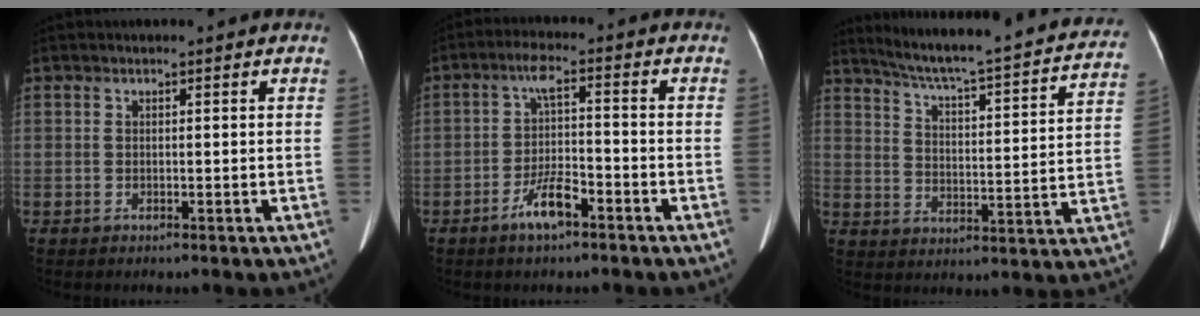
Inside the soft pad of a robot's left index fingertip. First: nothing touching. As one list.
[{"total": 6.1, "force": [-3.6, 1.3, 4.7], "torque": [-0.095, -0.003, -0.065]}, {"total": 26.8, "force": [24.0, 2.1, 11.6], "torque": [-0.178, -0.047, 0.305]}]